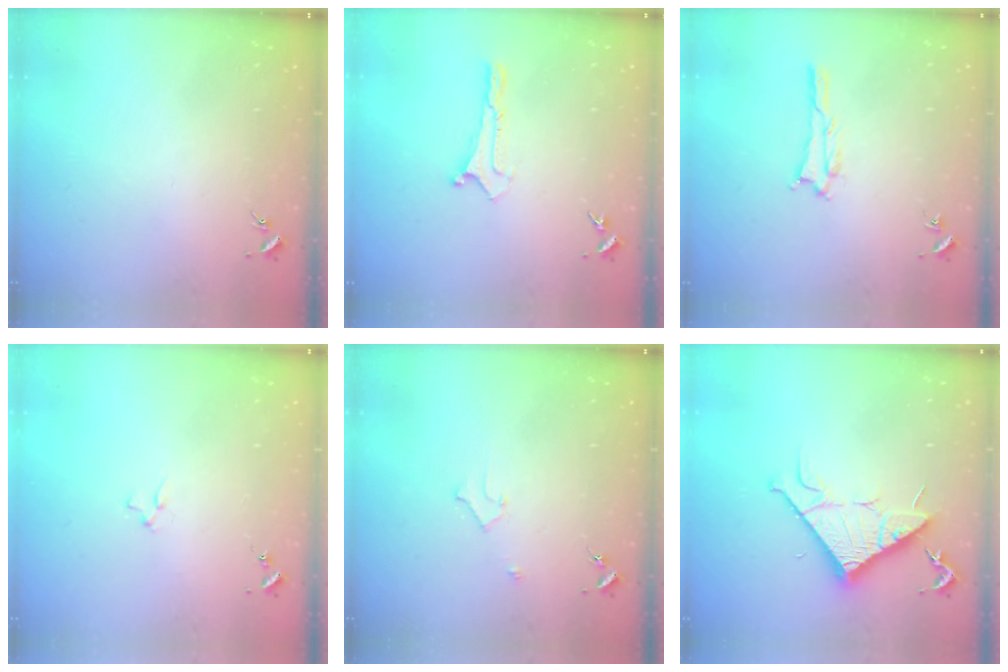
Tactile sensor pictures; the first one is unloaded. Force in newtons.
{"total": 0.0}
{"total": 1.7, "press": 1.7, "slide": 0.2}
{"total": 0.9, "press": 0.9, "slide": 0.2}
{"total": 2.2, "press": 2.2, "slide": 0.2}
{"total": 10.2, "press": 10.2, "slide": 0.3}